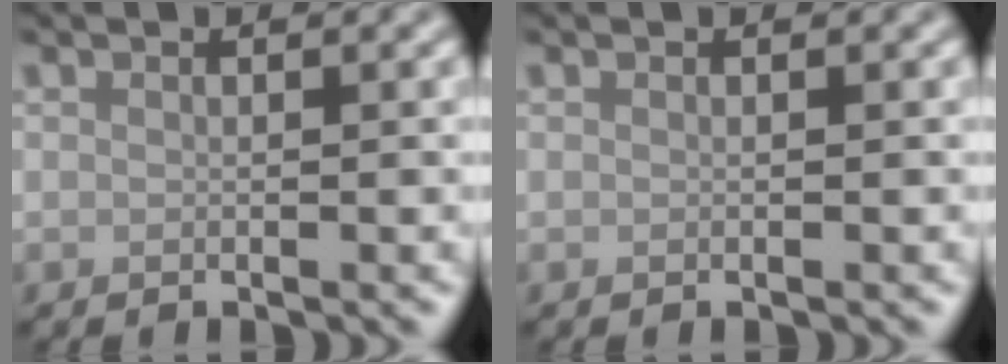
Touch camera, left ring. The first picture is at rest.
{"total": 0.0}